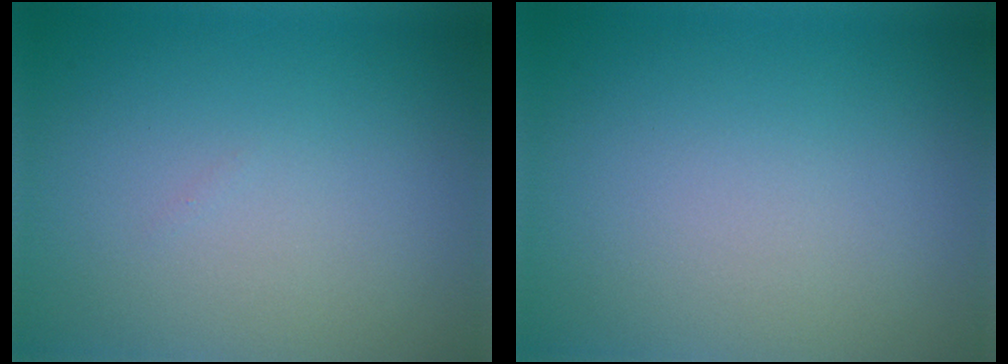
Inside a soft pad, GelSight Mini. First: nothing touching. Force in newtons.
{"total": 0.0}